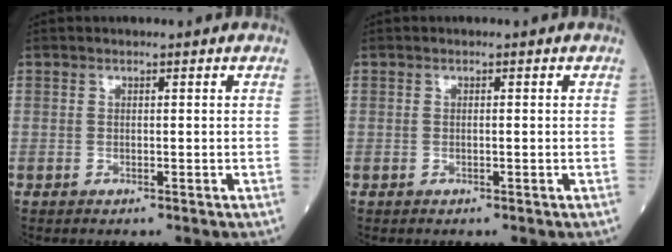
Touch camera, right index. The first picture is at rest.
{"total": 0.0}